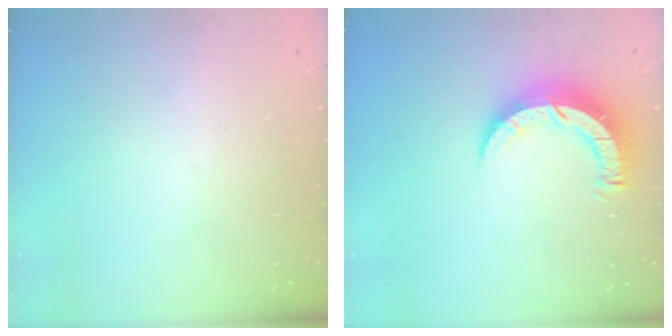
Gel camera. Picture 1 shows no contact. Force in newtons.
{"total": 9.4, "press": 9.4, "slide": 0.7}